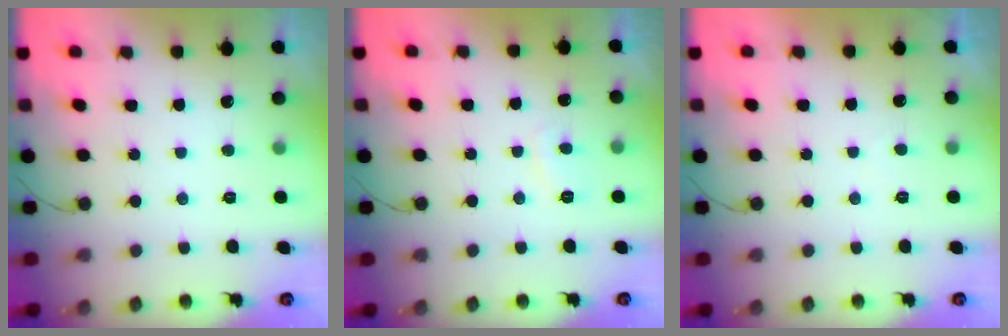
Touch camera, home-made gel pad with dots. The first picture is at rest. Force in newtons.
{"total": 2.1, "press": 2.0, "slide": 0.7}
{"total": 0.6, "press": 0.3, "slide": 0.5}